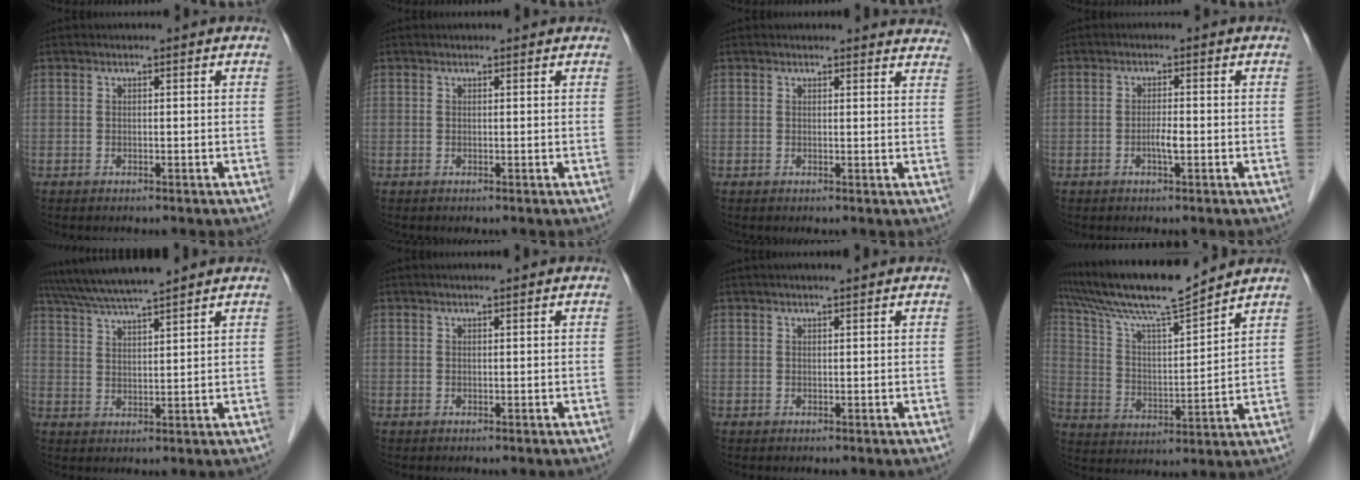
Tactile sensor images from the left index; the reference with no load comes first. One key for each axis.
{"total": 1.7, "fx": 1.5, "fy": 0.4, "fz": 0.5, "tx": -0.012, "ty": 0.017, "tz": 0.017}
{"total": 9.3, "fx": 9.0, "fy": 1.9, "fz": 1.3, "tx": 0.019, "ty": -0.004, "tz": 0.068}
{"total": 1.9, "fx": -0.7, "fy": 0.2, "fz": 1.8, "tx": -0.035, "ty": 0.000, "tz": -0.013}
{"total": 9.3, "fx": 8.3, "fy": -0.6, "fz": 4.2, "tx": -0.077, "ty": 0.027, "tz": 0.141}
{"total": 0.9, "fx": 0.7, "fy": 0.0, "fz": 0.5, "tx": -0.010, "ty": 0.007, "tz": 0.014}
{"total": 2.9, "fx": 2.4, "fy": 0.0, "fz": 1.7, "tx": -0.019, "ty": 0.021, "tz": 0.035}
{"total": 14.4, "fx": 12.9, "fy": -0.3, "fz": 6.5, "tx": -0.130, "ty": 0.008, "tz": 0.232}